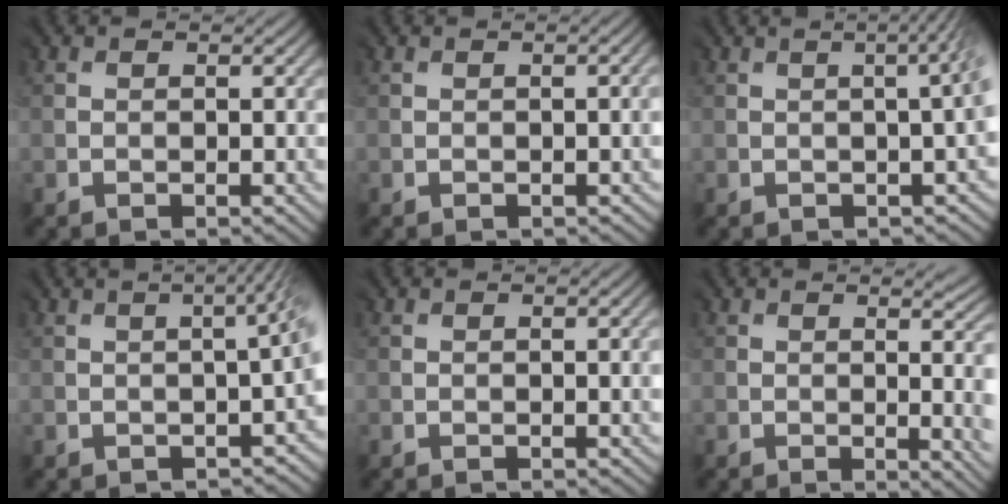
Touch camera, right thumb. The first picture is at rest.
{"total": 0.6, "force": [-0.1, 0.0, 0.6], "torque": [-0.006, 0.002, -0.002]}
{"total": 5.7, "force": [0.0, 2.1, 5.3], "torque": [-0.027, 0.018, -0.010]}
{"total": 5.6, "force": [-0.5, 2.1, 5.2], "torque": [-0.030, 0.009, -0.012]}
{"total": 0.9, "force": [-0.1, 0.1, 0.9], "torque": [-0.013, -0.001, -0.001]}
{"total": 7.6, "force": [-0.2, 3.2, 6.9], "torque": [-0.048, 0.005, -0.007]}